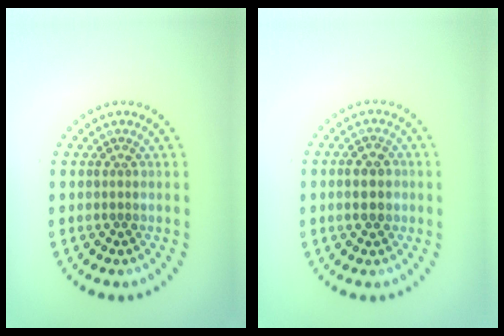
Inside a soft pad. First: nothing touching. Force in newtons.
{"total": 2.4, "press": 2.4, "slide": 0.2}